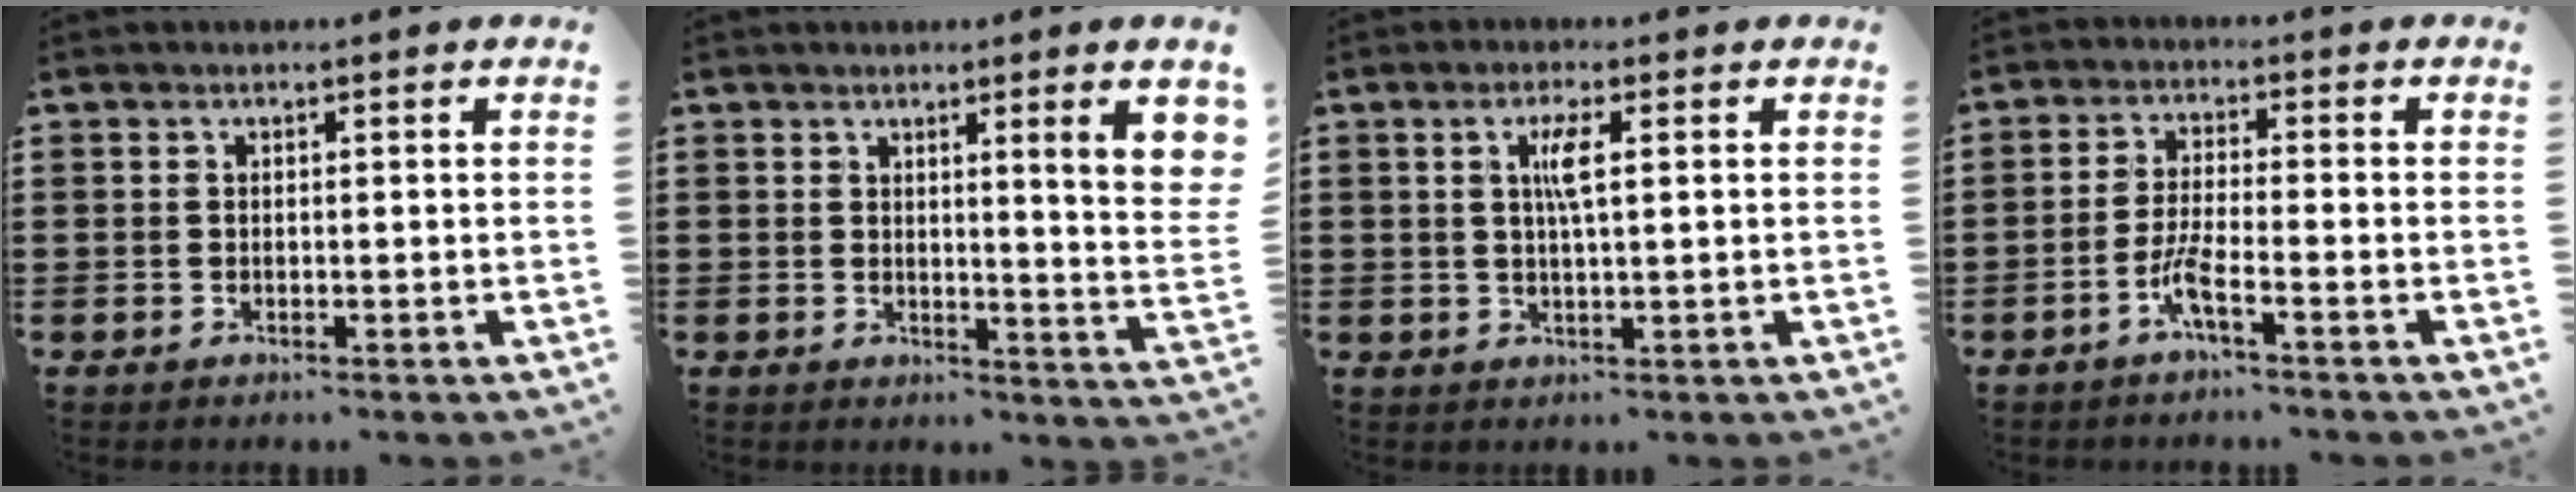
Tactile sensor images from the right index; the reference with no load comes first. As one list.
[{"total": 6.3, "force": [2.6, 0.3, 5.7], "torque": [-0.088, -0.014, 0.038]}, {"total": 3.2, "force": [0.8, 0.3, 3.1], "torque": [-0.064, 0.002, 0.010]}, {"total": 4.4, "force": [-2.7, 0.1, 3.6], "torque": [-0.090, -0.011, -0.056]}]